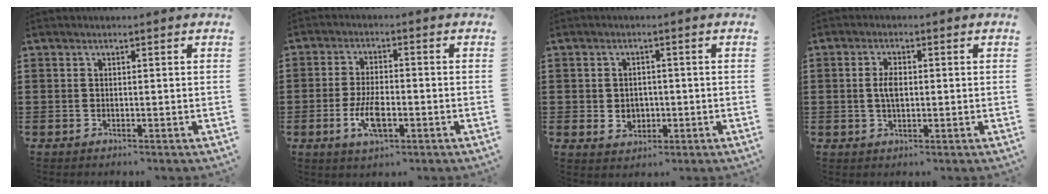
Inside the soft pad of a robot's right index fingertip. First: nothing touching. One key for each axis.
{"total": 6.0, "fx": -2.0, "fy": 2.4, "fz": 5.1, "tx": -0.114, "ty": -0.005, "tz": -0.039}
{"total": 2.9, "fx": -0.3, "fy": 2.6, "fz": 1.3, "tx": -0.025, "ty": 0.004, "tz": -0.011}
{"total": 3.2, "fx": 0.2, "fy": 1.3, "fz": 3.0, "tx": -0.066, "ty": 0.003, "tz": -0.001}